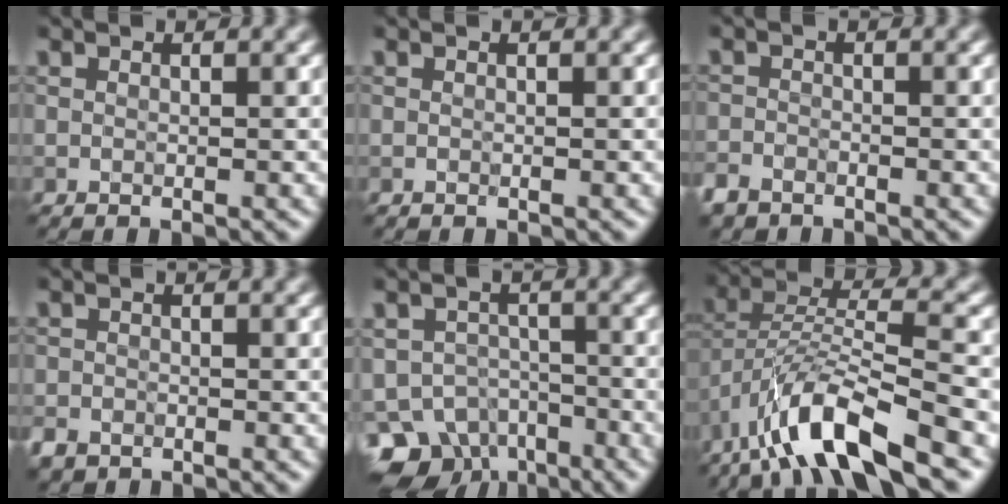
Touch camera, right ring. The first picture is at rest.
{"total": 0.0}
{"total": 1.8, "force": [-1.6, 0.9, 0.2], "torque": [-0.003, -0.004, -0.038]}
{"total": 1.6, "force": [-1.2, 1.0, 0.2], "torque": [0.000, -0.003, -0.027]}
{"total": 7.5, "force": [-5.3, 4.7, 2.5], "torque": [-0.029, -0.017, -0.083]}
{"total": 9.1, "force": [-5.6, 2.6, 6.7], "torque": [-0.122, 0.005, -0.104]}